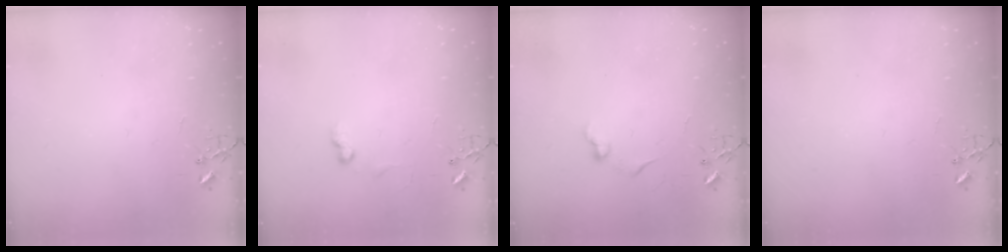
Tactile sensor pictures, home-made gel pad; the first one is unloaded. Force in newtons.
{"total": 6.0, "press": 6.0, "slide": 0.8}
{"total": 6.3, "press": 6.3, "slide": 0.5}
{"total": 0.0}